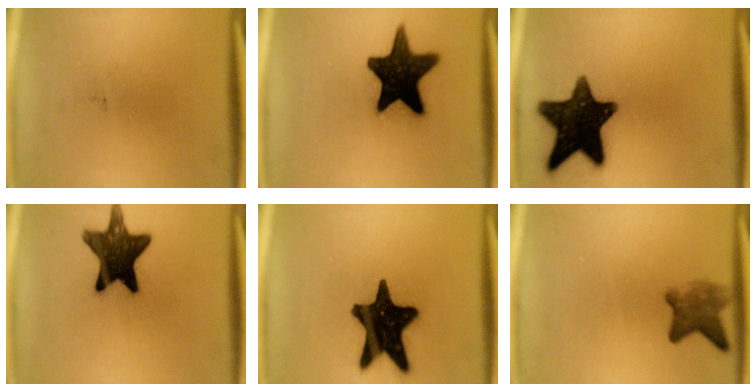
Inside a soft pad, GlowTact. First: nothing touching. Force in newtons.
{"total": 17.9}
{"total": 16.9}
{"total": 15.1}
{"total": 19.1}
{"total": 4.6}